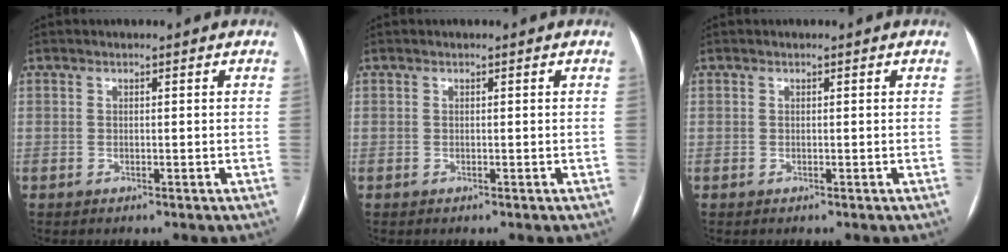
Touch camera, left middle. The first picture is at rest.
{"total": 0.0}
{"total": 0.0}